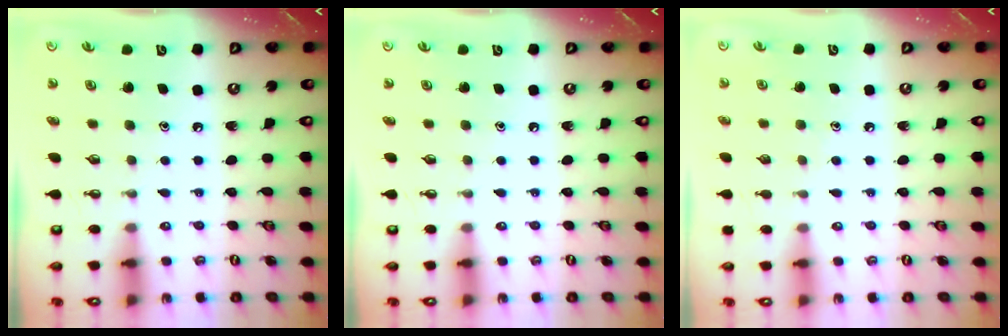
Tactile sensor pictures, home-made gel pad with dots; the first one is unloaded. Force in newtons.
{"total": 0.0}
{"total": 3.7, "press": 3.7, "slide": 0.4}